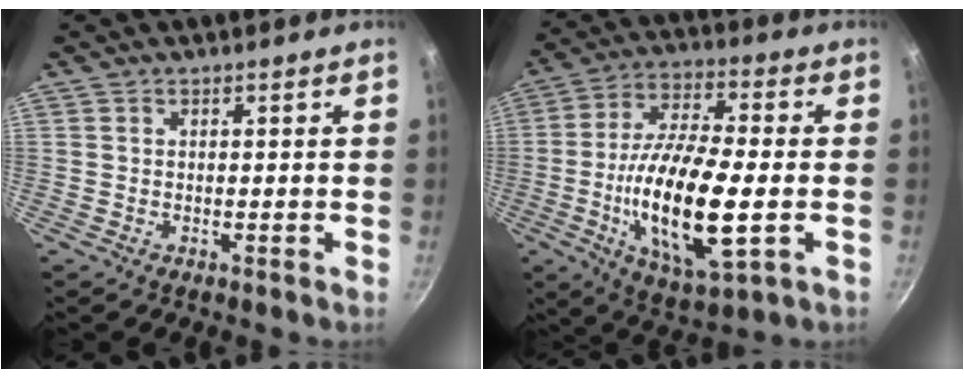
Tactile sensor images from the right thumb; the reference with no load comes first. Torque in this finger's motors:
{"motor_torque": [-0.13, 1.27, 1.17, -0.23, 0.57]}